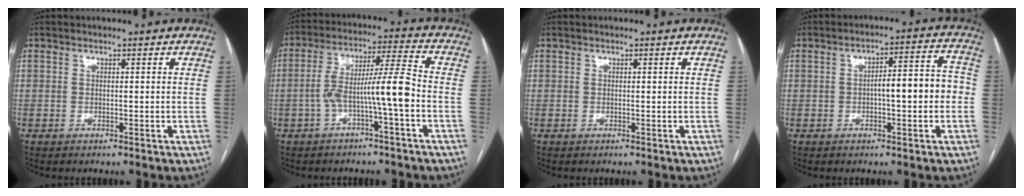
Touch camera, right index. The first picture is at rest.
{"total": 9.6, "force": [-2.7, -0.1, 9.2], "torque": [-0.164, 0.031, -0.046]}
{"total": 0.0}
{"total": 7.6, "force": [-0.8, 1.9, 7.3], "torque": [-0.100, 0.033, -0.009]}